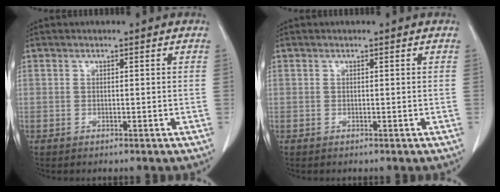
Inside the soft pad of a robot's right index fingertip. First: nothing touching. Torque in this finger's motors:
{"motor_torque": [0.00, 0.00, 0.00, 0.00]}